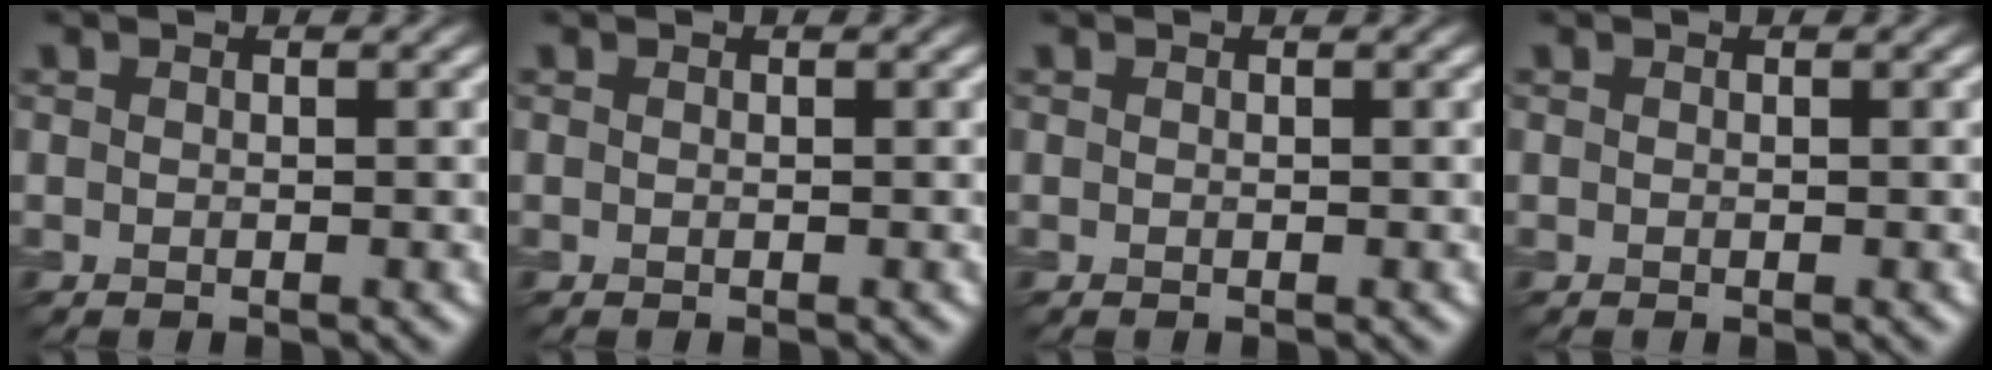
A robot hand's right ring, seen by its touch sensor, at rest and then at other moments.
{"total": 0.0}
{"total": 0.0}
{"total": 0.0}